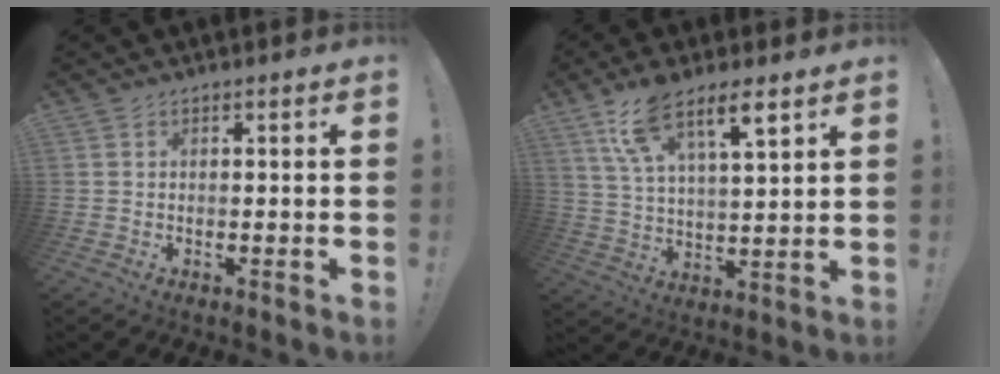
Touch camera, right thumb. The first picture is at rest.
{"total": 13.1, "force": [8.5, 4.0, 9.0], "torque": [-0.161, -0.034, 0.150]}